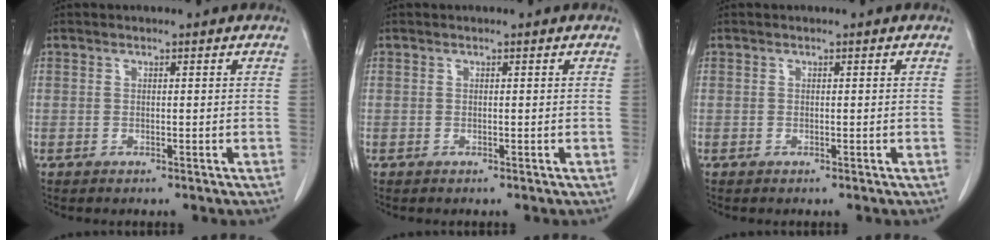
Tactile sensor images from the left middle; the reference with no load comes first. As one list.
[{"total": 0.0}, {"total": 0.0}]